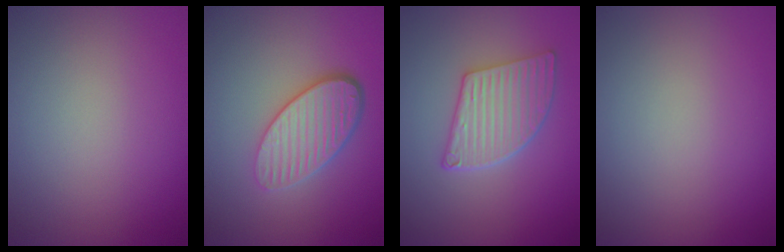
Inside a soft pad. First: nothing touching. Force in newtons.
{"total": 5.2, "press": 3.7, "slide": 3.7}
{"total": 4.8, "press": 4.1, "slide": 2.5}
{"total": 0.0}